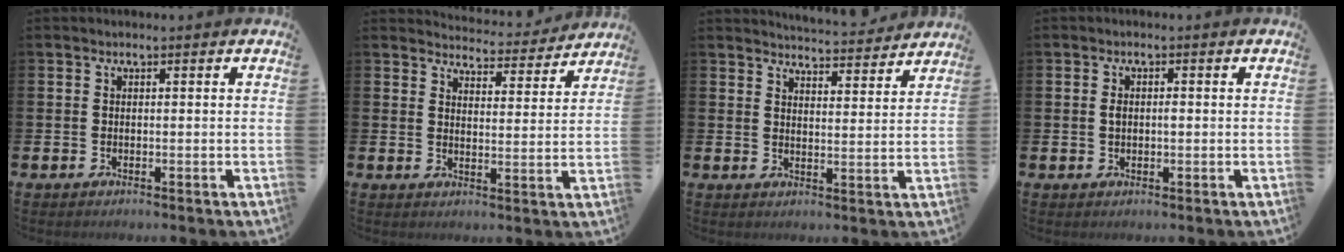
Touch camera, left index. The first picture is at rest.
{"total": 4.4, "force": [4.3, 0.7, 0.2], "torque": [-0.010, -0.037, 0.072]}
{"total": 5.1, "force": [5.1, 0.2, 0.1], "torque": [-0.005, -0.040, 0.090]}
{"total": 1.5, "force": [0.1, 0.9, 1.2], "torque": [-0.013, 0.001, -0.002]}